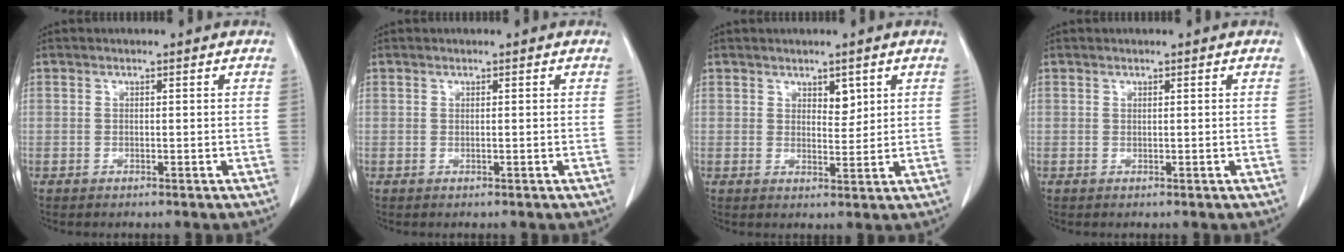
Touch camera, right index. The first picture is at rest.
{"total": 0.0}
{"total": 2.4, "force": [1.3, 1.3, 1.6], "torque": [-0.019, -0.005, 0.025]}
{"total": 0.0}